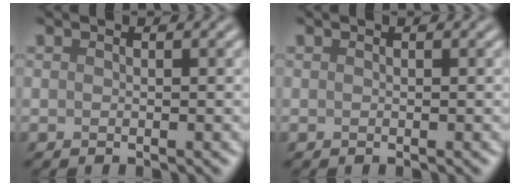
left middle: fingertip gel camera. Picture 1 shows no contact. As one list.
[{"total": 0.0}]